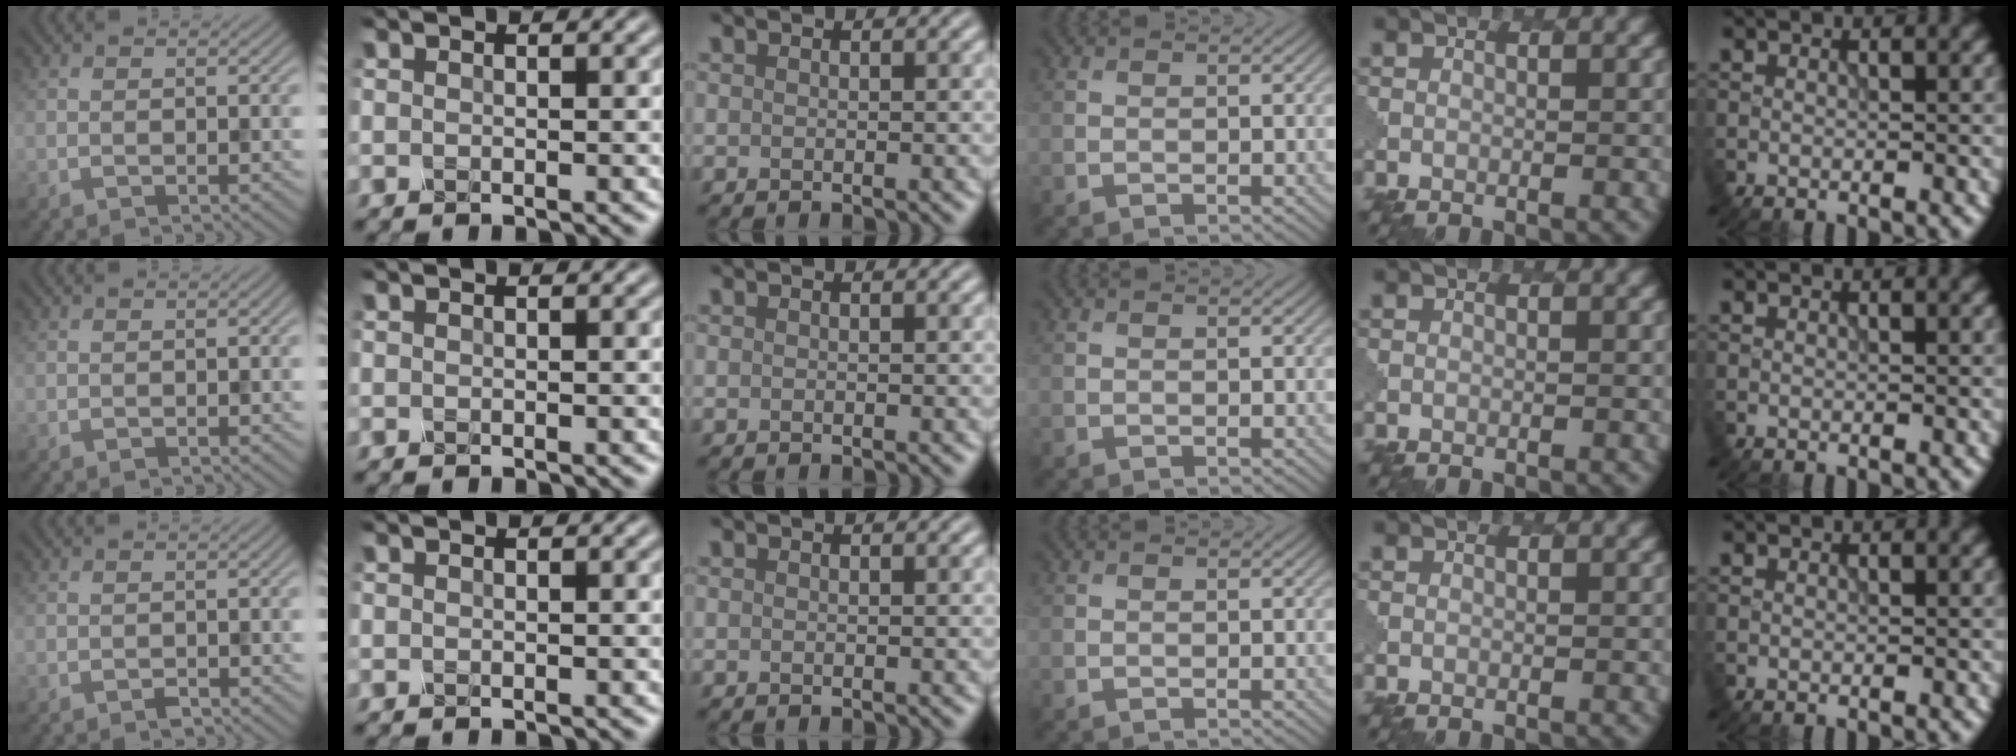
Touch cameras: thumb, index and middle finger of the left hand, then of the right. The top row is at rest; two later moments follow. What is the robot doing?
{"motion": "dispense", "object": "spray bottle"}